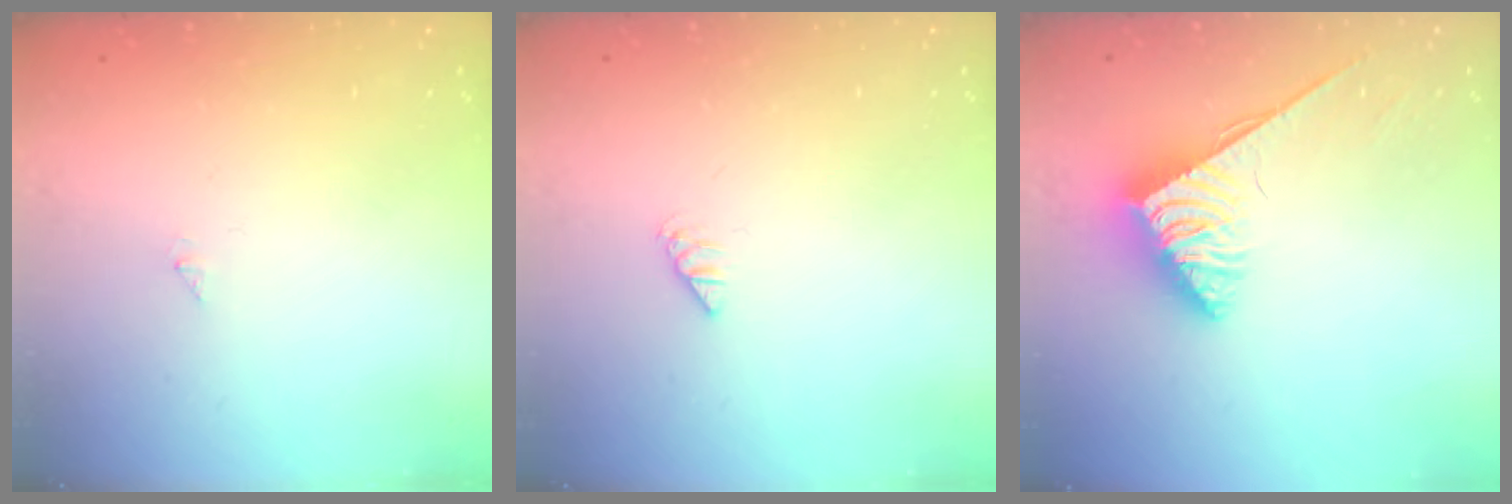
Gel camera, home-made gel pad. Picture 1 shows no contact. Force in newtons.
{"total": 0.0}
{"total": 3.8, "press": 3.7, "slide": 0.6}